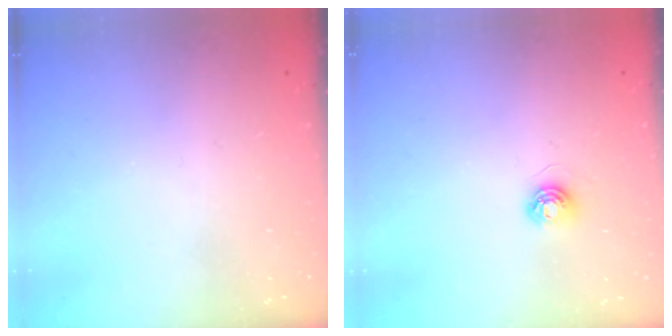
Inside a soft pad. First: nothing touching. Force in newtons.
{"total": 5.0, "press": 4.9, "slide": 0.6}